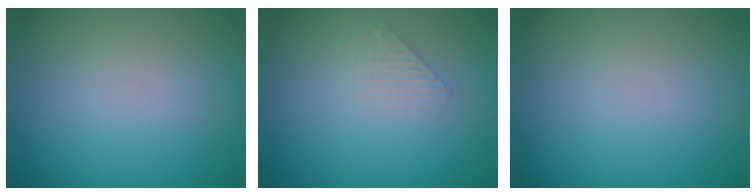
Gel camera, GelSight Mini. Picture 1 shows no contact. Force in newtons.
{"total": 1.3, "press": 1.3, "slide": 0.2}
{"total": 0.0}